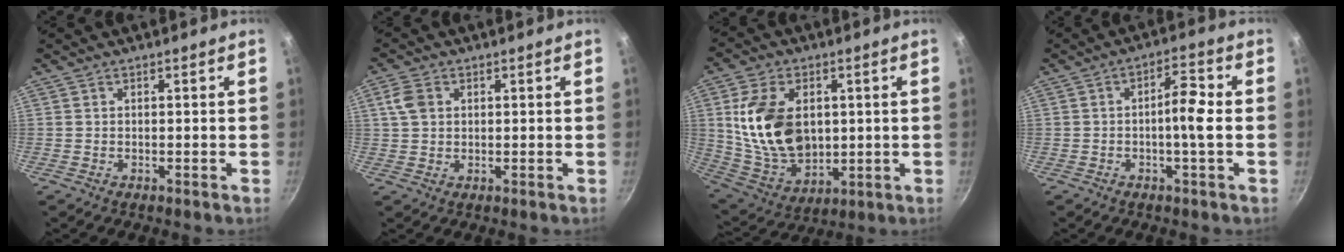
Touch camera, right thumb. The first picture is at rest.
{"total": 4.4, "force": [1.2, 3.3, 2.6], "torque": [-0.046, 0.004, 0.021]}
{"total": 17.8, "force": [2.4, 12.0, 13.0], "torque": [-0.221, -0.019, 0.060]}
{"total": 5.7, "force": [-0.8, 1.0, 5.5], "torque": [-0.100, 0.020, -0.019]}